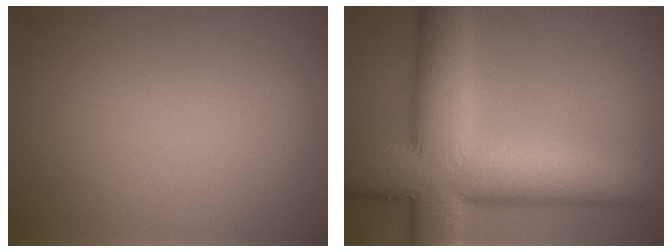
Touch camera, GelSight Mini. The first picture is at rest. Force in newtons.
{"total": 13.3, "press": 13.3, "slide": 0.8}